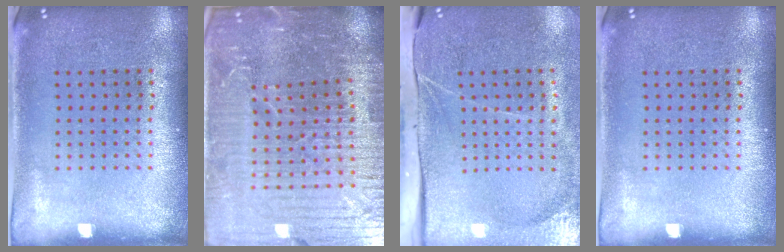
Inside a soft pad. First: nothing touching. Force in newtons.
{"total": 6.9, "press": 6.0, "slide": 3.4}
{"total": 4.4, "press": 3.5, "slide": 2.6}
{"total": 0.0}